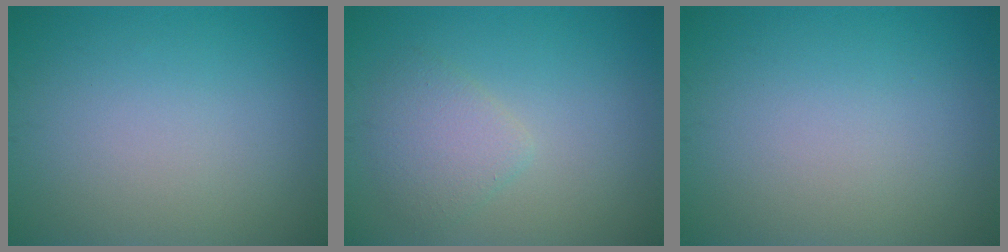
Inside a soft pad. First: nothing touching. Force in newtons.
{"total": 2.5, "press": 2.5, "slide": 0.2}
{"total": 0.0}